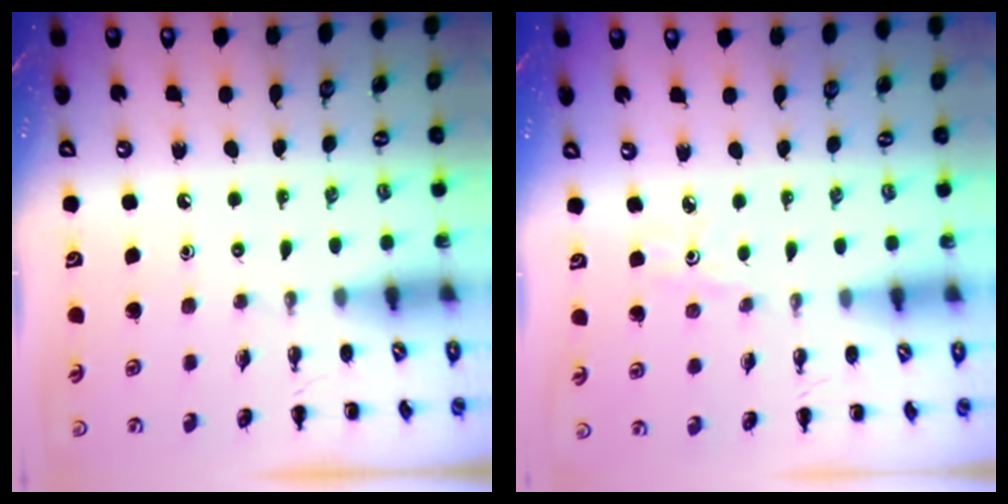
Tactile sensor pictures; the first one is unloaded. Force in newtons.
{"total": 2.2, "press": 2.1, "slide": 0.7}